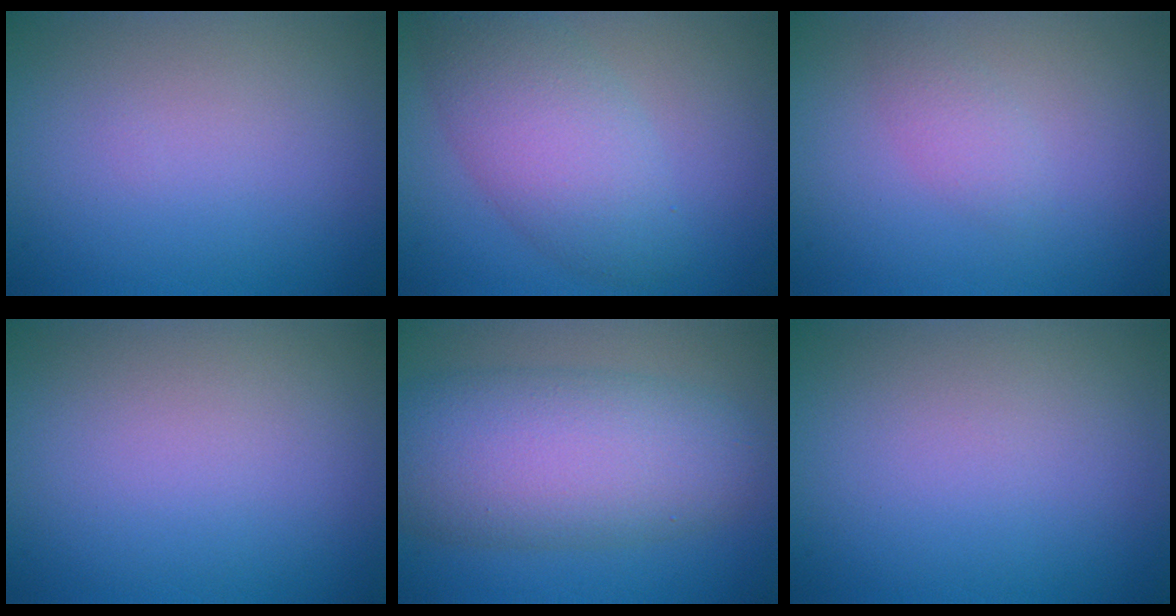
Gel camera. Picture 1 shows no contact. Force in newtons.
{"total": 4.3, "press": 4.3, "slide": 0.4}
{"total": 1.5, "press": 1.5, "slide": 0.0}
{"total": 0.0}
{"total": 9.5, "press": 9.5, "slide": 0.3}
{"total": 0.0}